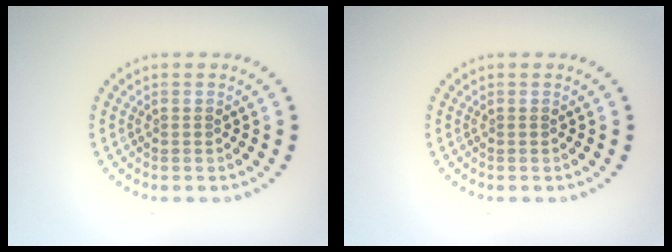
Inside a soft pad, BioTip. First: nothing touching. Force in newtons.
{"total": 0.0}